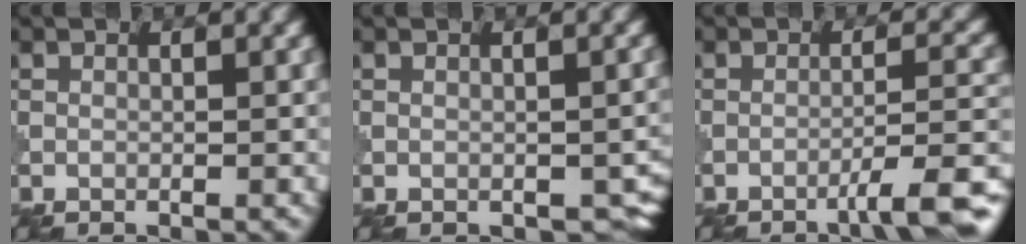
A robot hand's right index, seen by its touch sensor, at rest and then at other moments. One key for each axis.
{"total": 2.7, "fx": -0.7, "fy": 1.9, "fz": 1.8, "tx": -0.018, "ty": -0.011, "tz": -0.001}
{"total": 5.6, "fx": -3.6, "fy": 0.9, "fz": 4.3, "tx": -0.054, "ty": 0.011, "tz": -0.057}